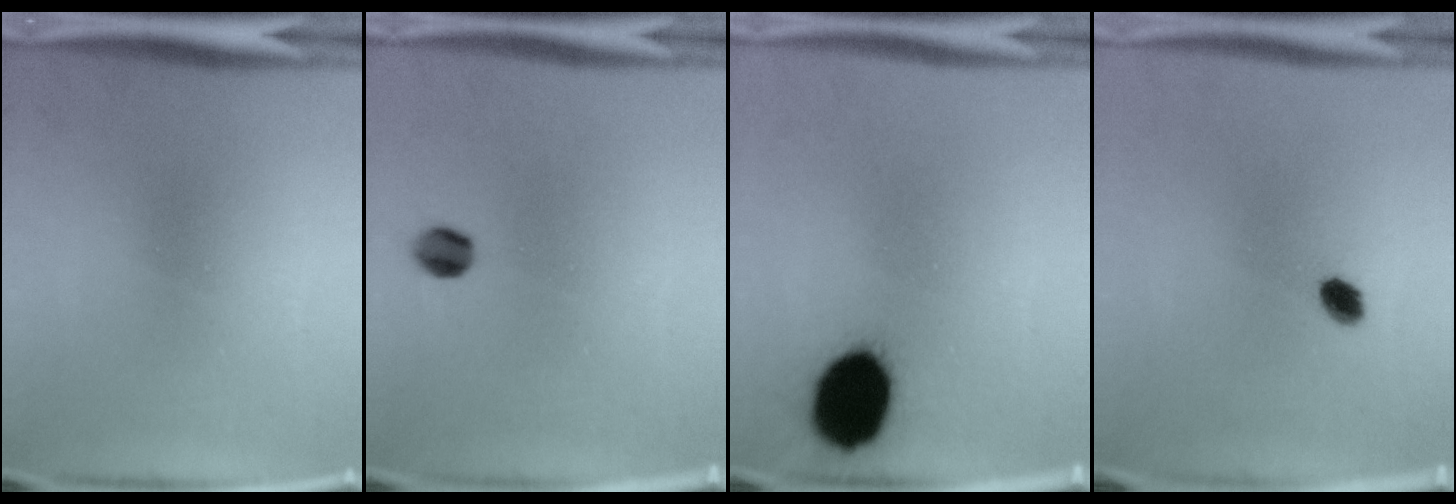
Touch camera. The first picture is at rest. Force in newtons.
{"total": 3.4}
{"total": 16.1}
{"total": 2.9}